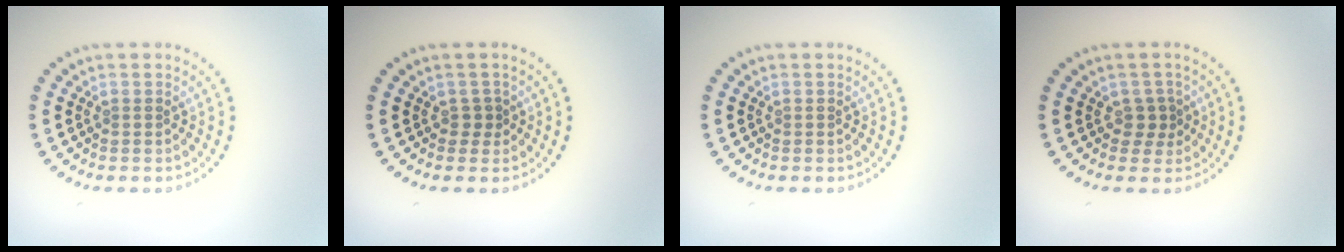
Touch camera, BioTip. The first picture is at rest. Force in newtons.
{"total": 1.0, "press": 0.8, "slide": 0.5}
{"total": 0.0}
{"total": 1.4, "press": 1.2, "slide": 0.7}